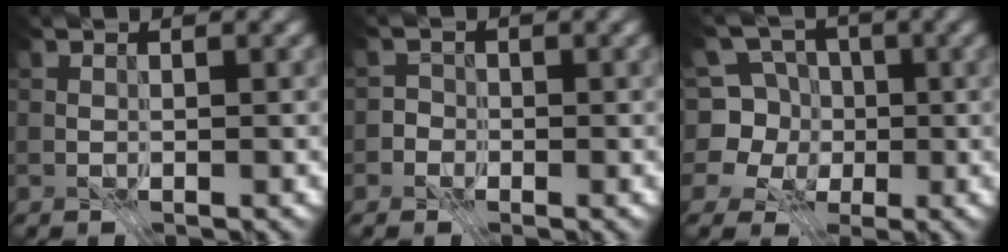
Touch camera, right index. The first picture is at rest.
{"total": 1.9, "force": [-1.0, 1.6, 0.1], "torque": [0.022, 0.006, -0.032]}
{"total": 6.5, "force": [-0.6, 5.8, 2.8], "torque": [-0.043, 0.012, -0.042]}